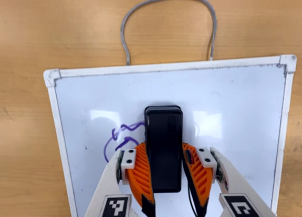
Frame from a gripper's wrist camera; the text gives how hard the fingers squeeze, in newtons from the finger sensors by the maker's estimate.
{"total": 13.4, "left": 12.5, "right": 14.3}